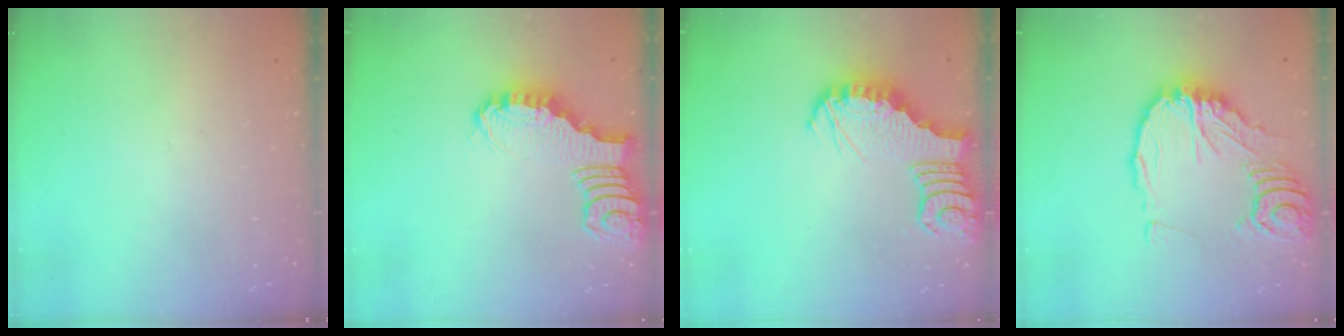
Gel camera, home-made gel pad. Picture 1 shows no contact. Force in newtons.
{"total": 2.4, "press": 2.4, "slide": 0.2}
{"total": 4.0, "press": 3.9, "slide": 0.7}
{"total": 16.1, "press": 16.0, "slide": 1.9}